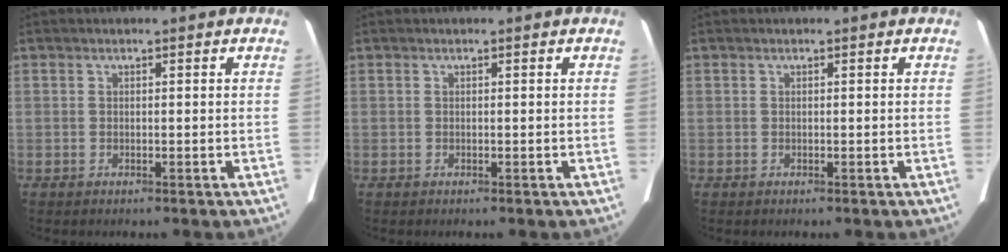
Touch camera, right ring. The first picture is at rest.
{"total": 0.0}
{"total": 0.0}